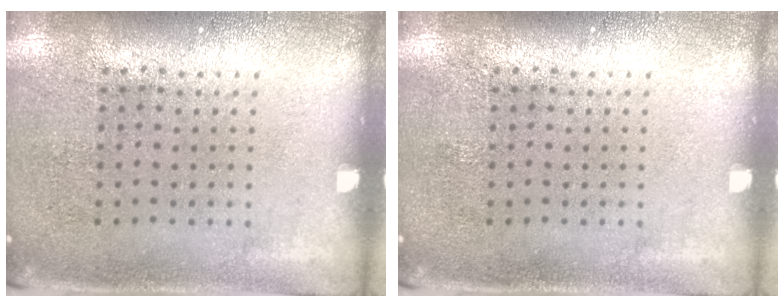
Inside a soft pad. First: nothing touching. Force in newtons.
{"total": 0.0}